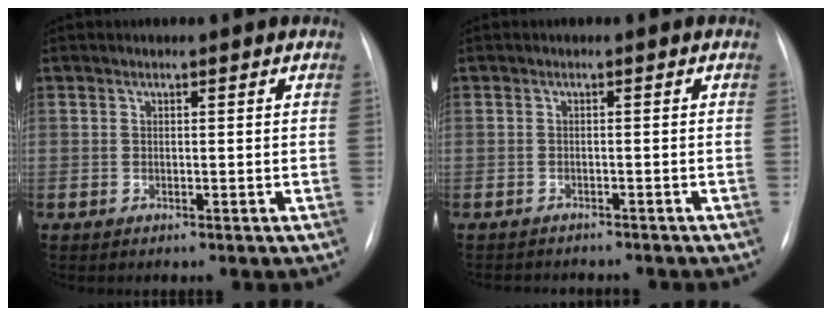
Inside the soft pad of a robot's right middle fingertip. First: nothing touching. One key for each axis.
{"total": 4.8, "fx": -4.5, "fy": 1.3, "fz": 1.0, "tx": -0.010, "ty": -0.003, "tz": -0.058}